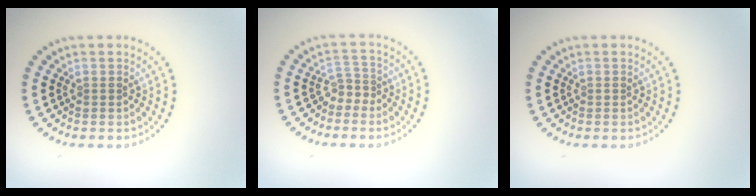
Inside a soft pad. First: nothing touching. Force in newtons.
{"total": 1.7, "press": 1.1, "slide": 1.3}
{"total": 0.0}